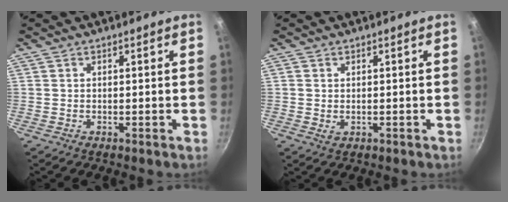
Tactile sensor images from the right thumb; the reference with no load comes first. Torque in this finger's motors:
{"motor_torque": [-0.34, 0.11, 0.01, 0.61, 0.00]}